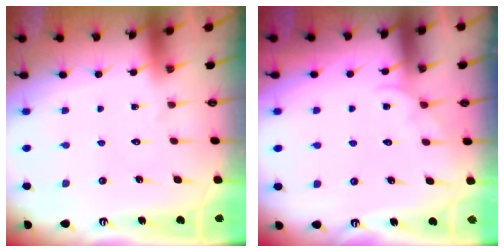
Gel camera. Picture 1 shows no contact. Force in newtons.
{"total": 3.1, "press": 3.1, "slide": 0.3}